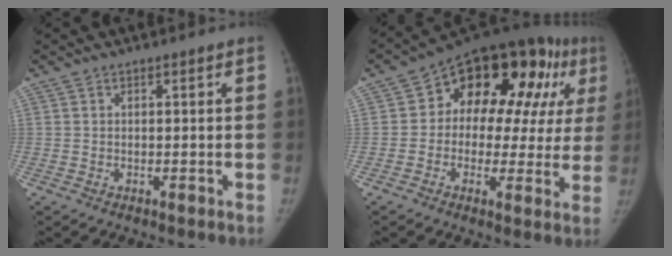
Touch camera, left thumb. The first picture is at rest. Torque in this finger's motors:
{"motor_torque": [0.43, 2.56, 0.21, 0.04, 0.08]}